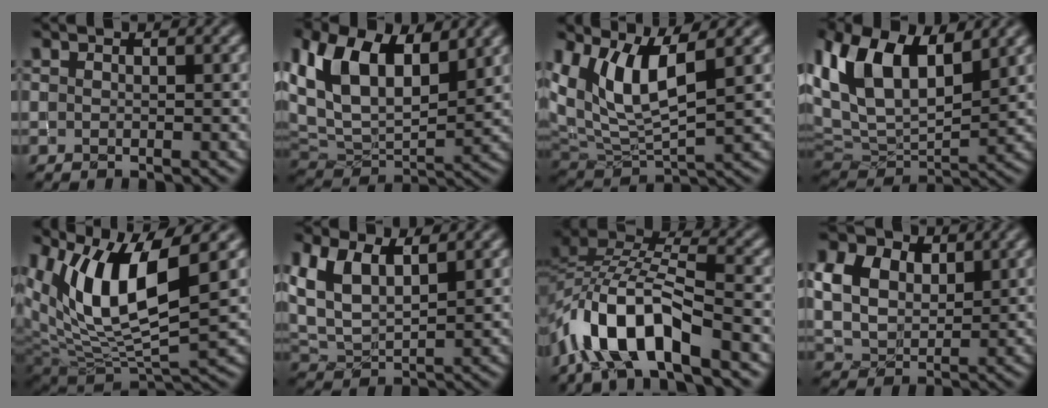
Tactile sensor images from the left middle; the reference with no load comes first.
{"total": 11.5, "force": [4.3, 6.5, 8.4], "torque": [-0.180, -0.002, 0.082]}
{"total": 8.0, "force": [3.3, 3.1, 6.6], "torque": [-0.145, -0.007, 0.065]}
{"total": 12.0, "force": [4.6, 6.4, 9.1], "torque": [-0.197, 0.003, 0.086]}
{"total": 10.3, "force": [4.1, 3.9, 8.6], "torque": [-0.158, -0.011, 0.079]}
{"total": 6.3, "force": [2.7, 3.2, 4.7], "torque": [-0.113, 0.004, 0.049]}
{"total": 9.4, "force": [-5.5, 3.4, 6.8], "torque": [-0.124, 0.013, -0.109]}
{"total": 9.9, "force": [4.6, 6.8, 5.5], "torque": [-0.130, 0.028, 0.068]}